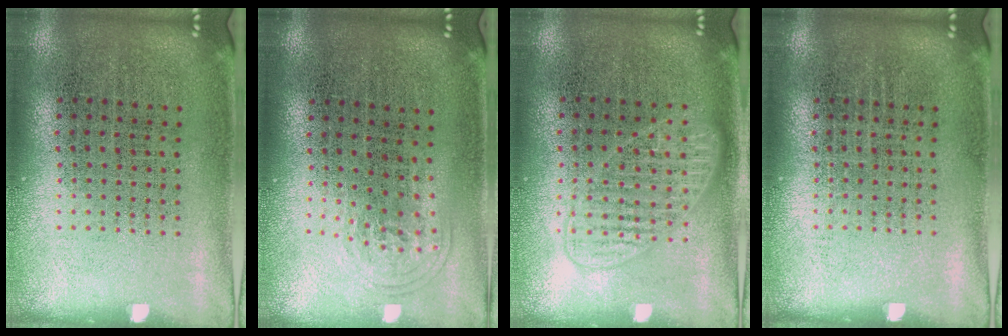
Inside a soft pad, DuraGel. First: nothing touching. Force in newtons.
{"total": 0.9, "press": 0.7, "slide": 0.6}
{"total": 1.3, "press": 1.3, "slide": 0.3}
{"total": 0.0}